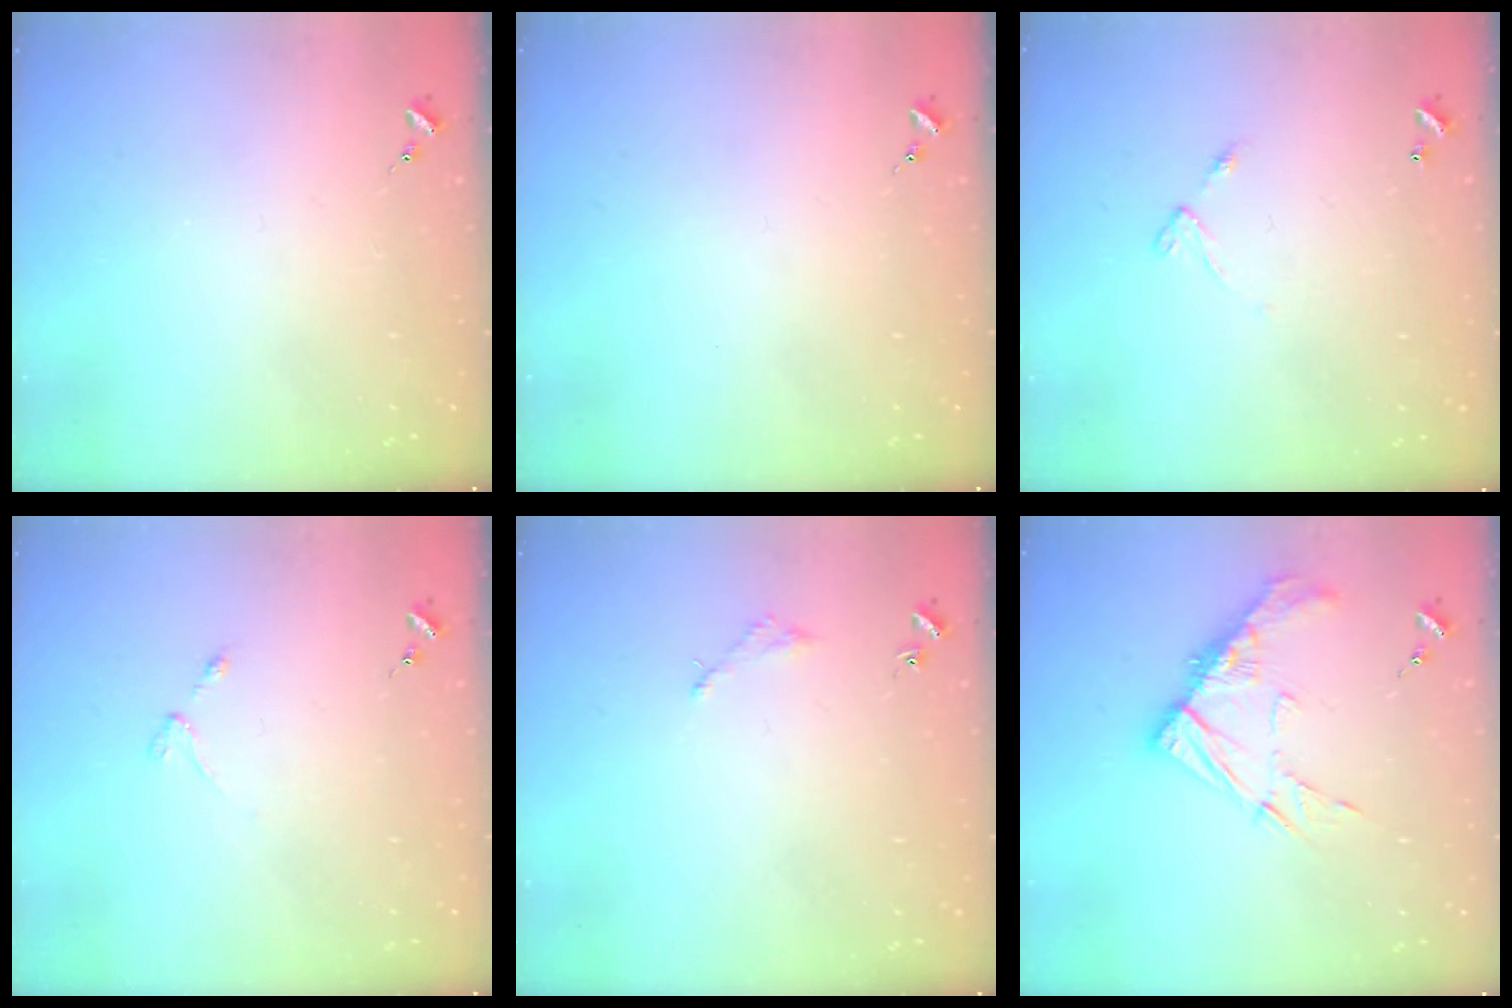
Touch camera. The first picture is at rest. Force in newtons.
{"total": 0.0}
{"total": 5.1, "press": 5.1, "slide": 0.4}
{"total": 2.9, "press": 2.8, "slide": 0.4}
{"total": 2.0, "press": 2.0, "slide": 0.2}
{"total": 13.1, "press": 13.1, "slide": 1.5}